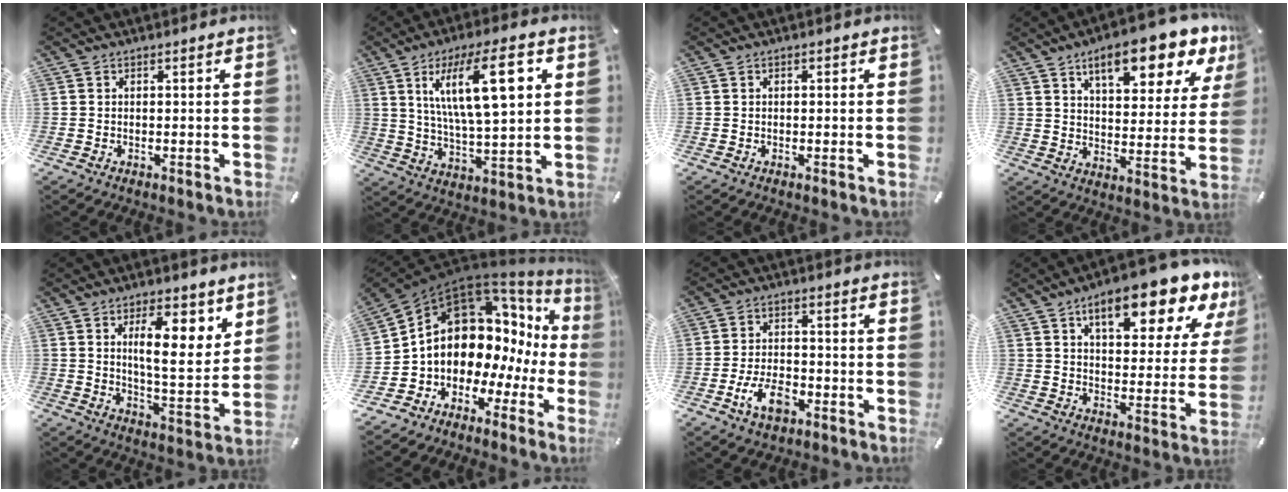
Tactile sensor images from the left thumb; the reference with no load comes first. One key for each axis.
{"total": 18.6, "fx": 7.4, "fy": 5.9, "fz": 16.0, "tx": -0.280, "ty": -0.011, "tz": 0.108}
{"total": 0.5, "fx": 0.1, "fy": 0.3, "fz": 0.4, "tx": -0.008, "ty": 0.002, "tz": 0.001}
{"total": 14.3, "fx": 9.6, "fy": 5.4, "fz": 9.0, "tx": -0.123, "ty": -0.053, "tz": 0.158}
{"total": 12.3, "fx": 5.5, "fy": 4.9, "fz": 9.9, "tx": -0.137, "ty": -0.027, "tz": 0.087}
{"total": 12.9, "fx": 3.4, "fy": 10.0, "fz": 7.4, "tx": -0.131, "ty": -0.056, "tz": 0.062}
{"total": 8.2, "fx": -3.8, "fy": 4.5, "fz": 5.6, "tx": -0.125, "ty": 0.011, "tz": -0.071}
{"total": 16.6, "fx": 11.0, "fy": 6.4, "fz": 10.6, "tx": -0.151, "ty": -0.064, "tz": 0.178}